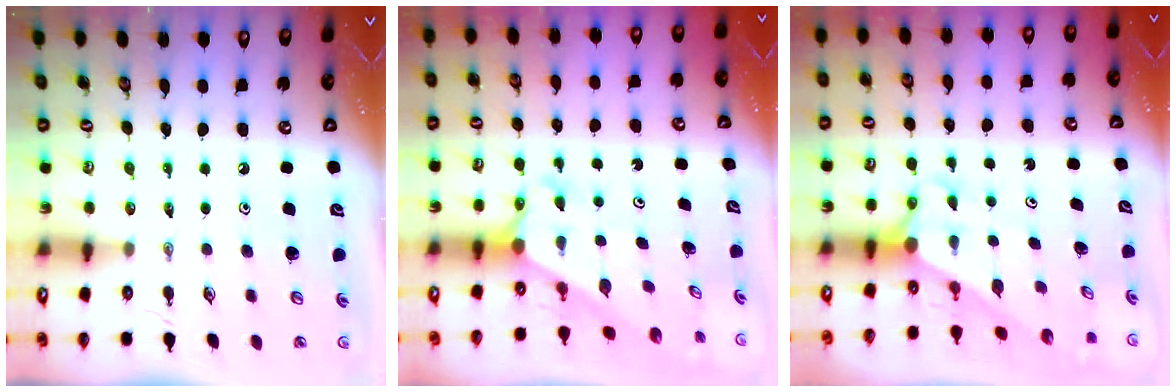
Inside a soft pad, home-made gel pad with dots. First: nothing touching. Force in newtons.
{"total": 2.3, "press": 2.3, "slide": 0.2}
{"total": 2.6, "press": 2.6, "slide": 0.1}